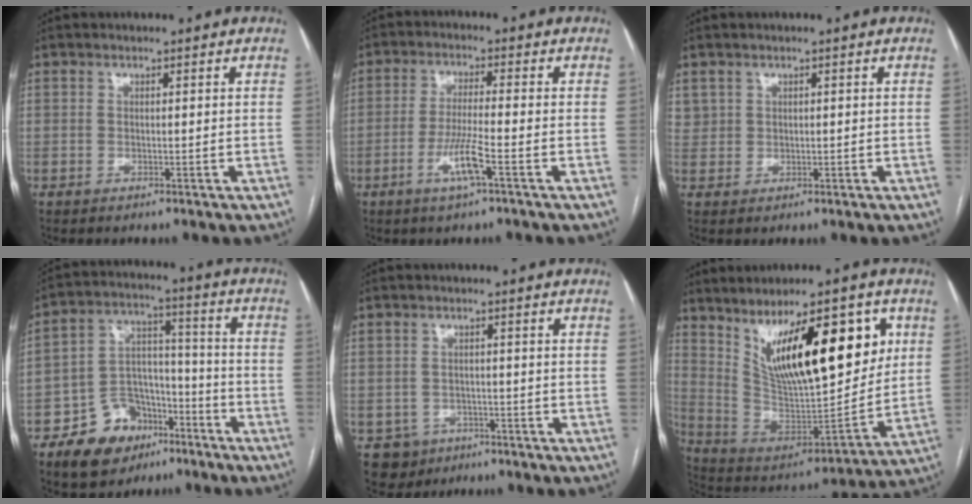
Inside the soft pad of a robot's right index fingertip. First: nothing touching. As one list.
[{"total": 5.9, "force": [-2.6, -0.2, 5.4], "torque": [-0.105, -0.010, -0.051]}, {"total": 2.0, "force": [0.9, 1.7, 0.3], "torque": [-0.001, 0.005, 0.020]}, {"total": 12.9, "force": [-7.6, 8.6, 5.7], "torque": [-0.102, 0.036, -0.120]}, {"total": 4.6, "force": [-2.3, 4.0, 0.3], "torque": [-0.002, 0.009, -0.031]}, {"total": 21.1, "force": [8.7, 6.2, 18.2], "torque": [-0.299, 0.006, 0.157]}]